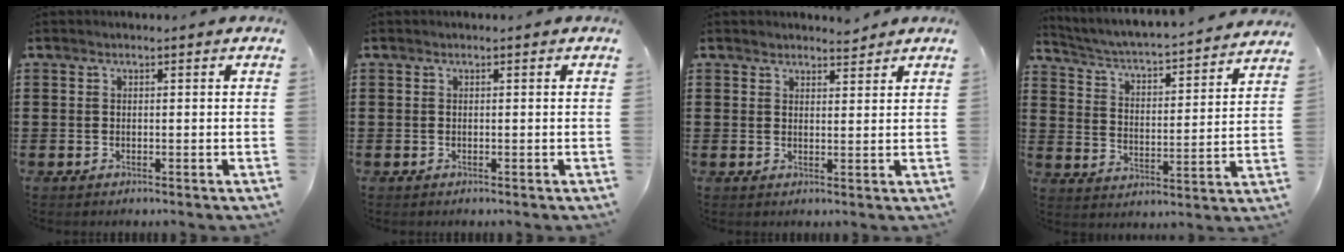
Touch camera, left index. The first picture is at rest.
{"total": 0.0}
{"total": 2.5, "force": [2.4, 0.6, 0.1], "torque": [-0.007, 0.002, 0.047]}
{"total": 3.3, "force": [3.2, -0.4, 0.9], "torque": [-0.036, -0.038, 0.042]}